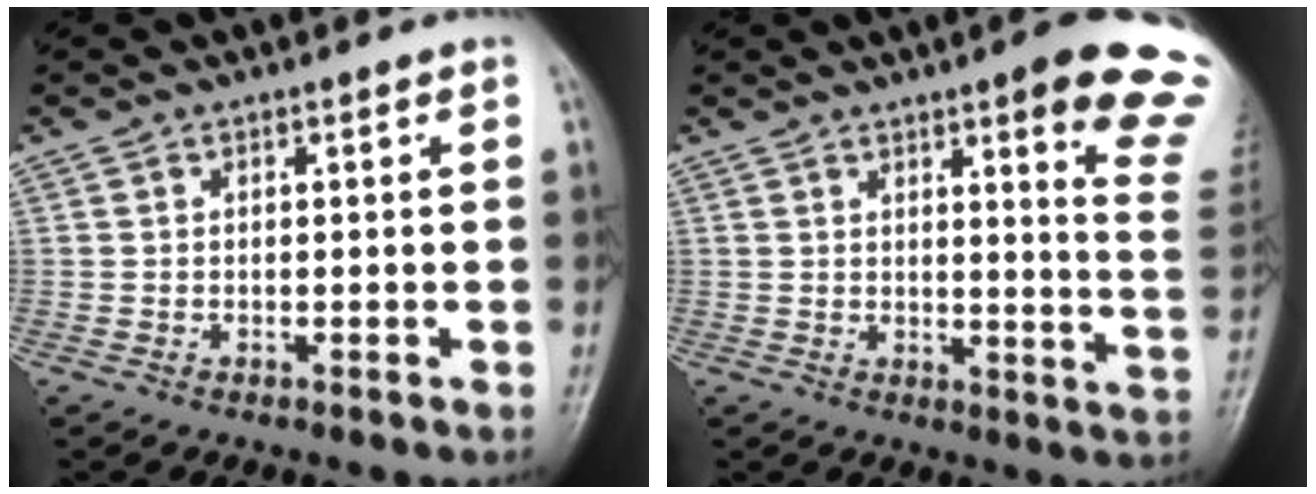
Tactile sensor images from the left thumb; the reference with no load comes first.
{"total": 16.9, "force": [10.6, 2.9, 12.9], "torque": [-0.128, -0.054, 0.111]}